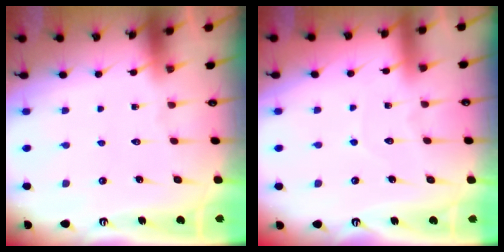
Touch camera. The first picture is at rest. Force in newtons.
{"total": 2.5, "press": 2.5, "slide": 0.2}